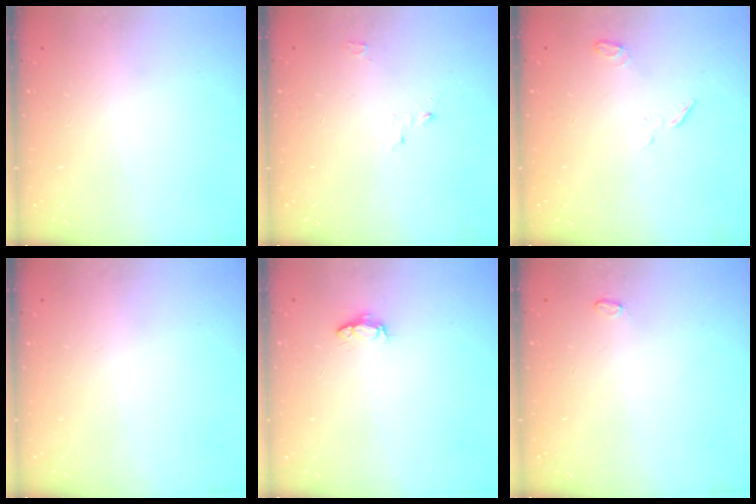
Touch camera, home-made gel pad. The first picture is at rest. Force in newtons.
{"total": 2.7, "press": 2.6, "slide": 0.3}
{"total": 3.9, "press": 3.9, "slide": 0.5}
{"total": 0.0}
{"total": 3.5, "press": 3.5, "slide": 0.4}
{"total": 2.8, "press": 2.8, "slide": 0.4}